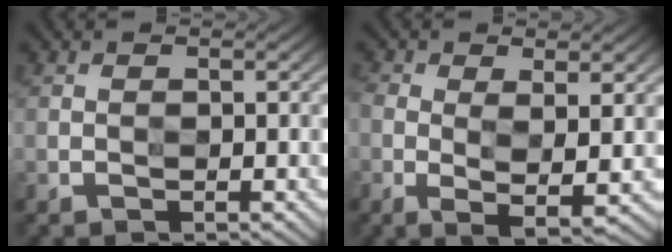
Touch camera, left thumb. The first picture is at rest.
{"total": 6.4, "force": [0.0, 3.0, 5.6], "torque": [-0.133, -0.015, 0.009]}